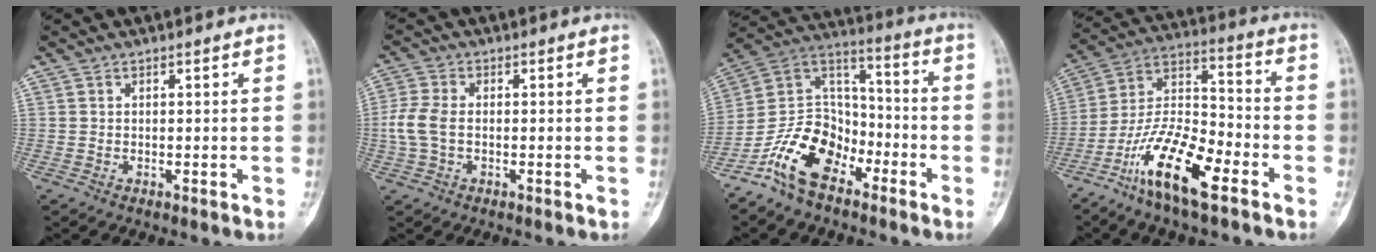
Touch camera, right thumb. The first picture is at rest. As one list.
[{"total": 5.8, "force": [-0.5, 3.5, 4.6], "torque": [-0.119, 0.009, -0.013]}, {"total": 14.9, "force": [-8.9, 9.0, 7.8], "torque": [-0.130, 0.079, -0.178]}, {"total": 16.0, "force": [-9.1, 5.0, 12.2], "torque": [-0.233, 0.060, -0.175]}]